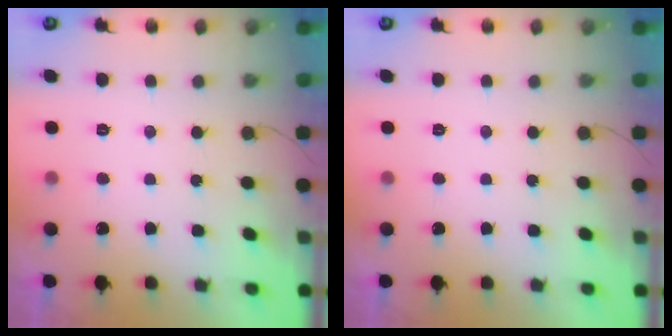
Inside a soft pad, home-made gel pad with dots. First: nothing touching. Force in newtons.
{"total": 0.0}